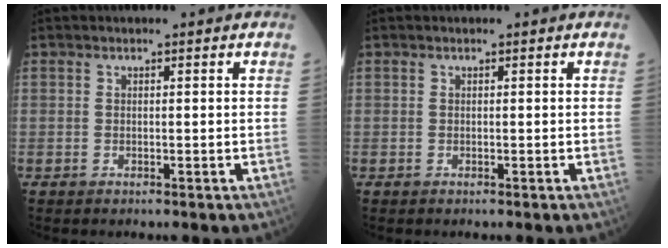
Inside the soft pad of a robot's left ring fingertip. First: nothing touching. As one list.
[{"total": 0.0}]